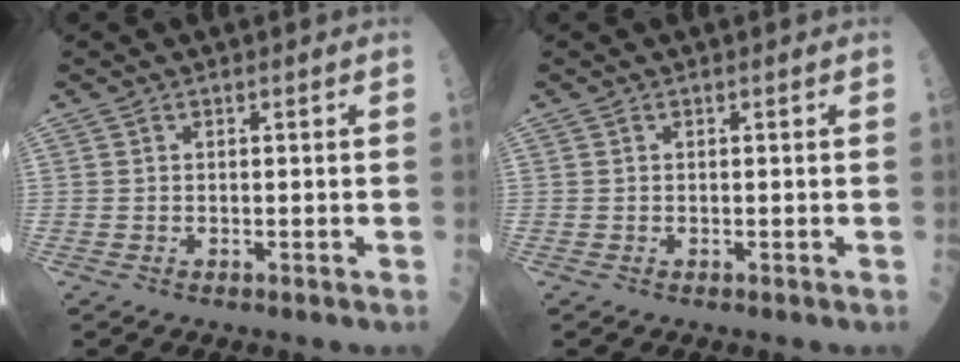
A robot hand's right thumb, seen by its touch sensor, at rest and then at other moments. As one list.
[{"total": 0.0}]